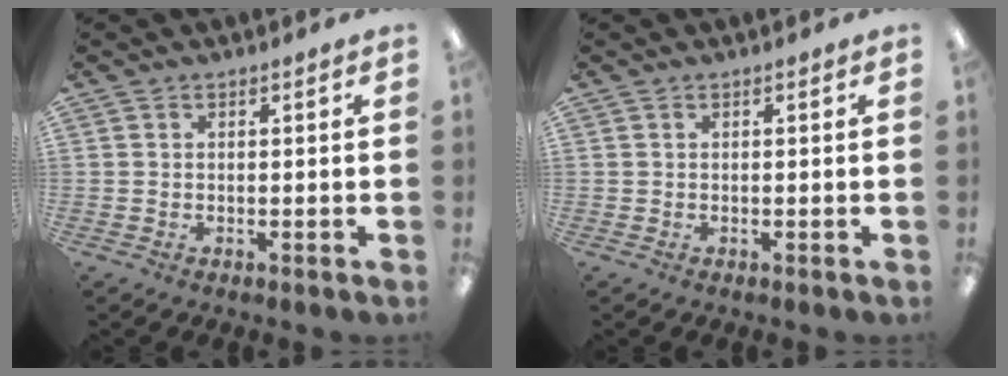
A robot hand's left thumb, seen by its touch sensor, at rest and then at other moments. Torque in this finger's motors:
{"motor_torque": [0.01, 0.01, 0.20, 0.01, 0.04]}